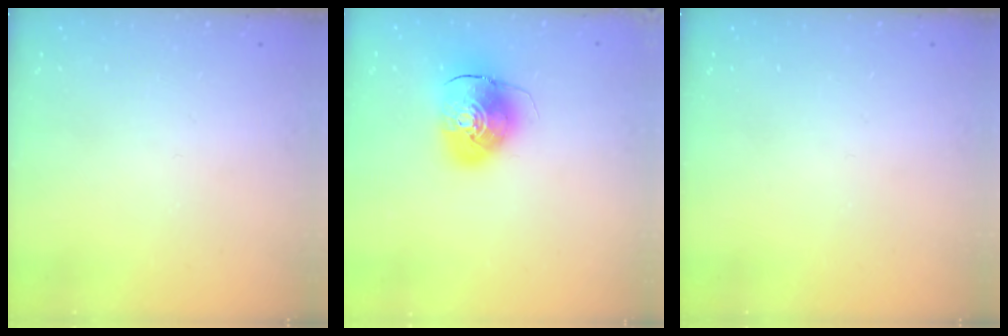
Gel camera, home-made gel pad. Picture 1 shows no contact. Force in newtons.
{"total": 10.5, "press": 10.4, "slide": 1.8}
{"total": 0.0}